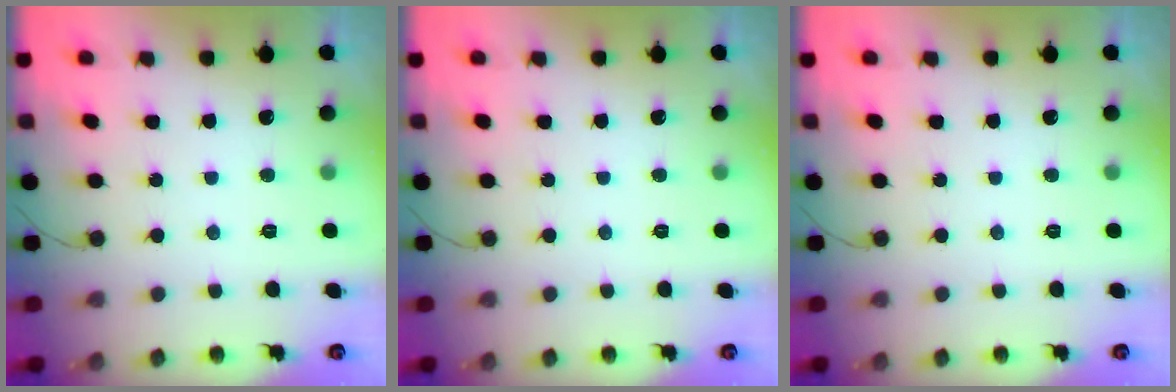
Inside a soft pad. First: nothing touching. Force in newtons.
{"total": 0.0}
{"total": 0.0}